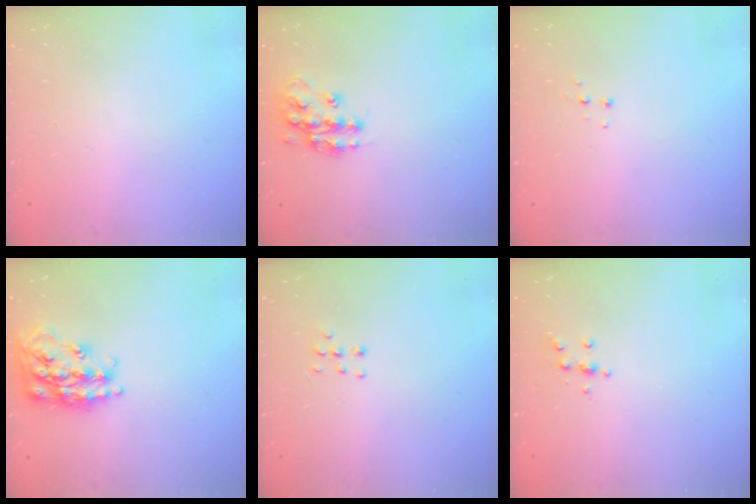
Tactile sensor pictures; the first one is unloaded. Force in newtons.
{"total": 13.8, "press": 13.8, "slide": 0.8}
{"total": 4.5, "press": 4.5, "slide": 0.4}
{"total": 20.4, "press": 20.4, "slide": 1.4}
{"total": 4.4, "press": 4.3, "slide": 0.9}
{"total": 4.2, "press": 4.2, "slide": 0.4}